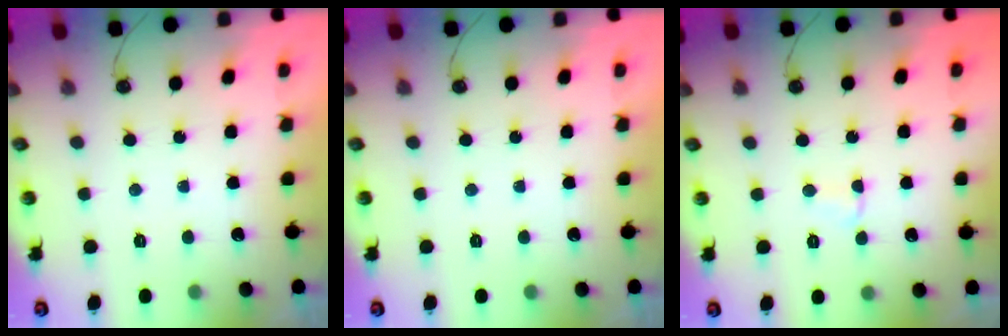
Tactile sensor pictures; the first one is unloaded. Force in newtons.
{"total": 0.0}
{"total": 2.8, "press": 2.7, "slide": 0.5}